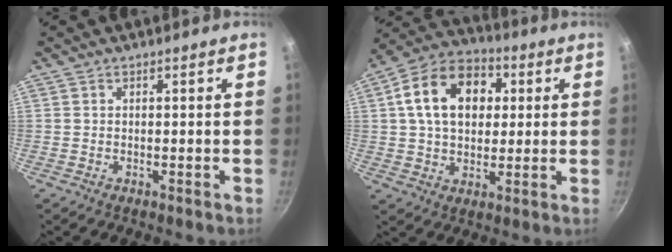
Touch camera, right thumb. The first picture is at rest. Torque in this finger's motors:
{"motor_torque": [-0.69, 1.54, 1.39, 0.13, 0.46]}